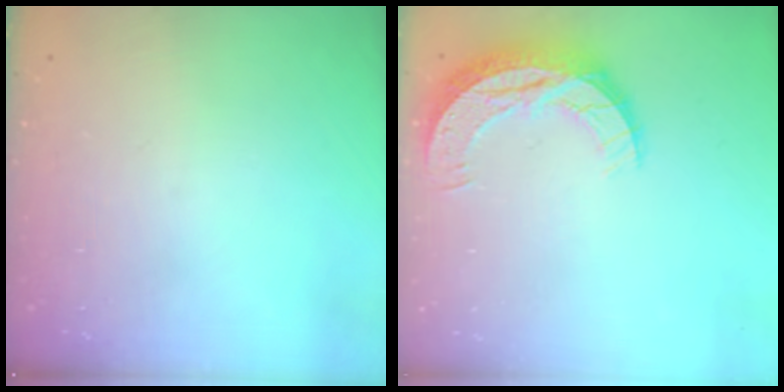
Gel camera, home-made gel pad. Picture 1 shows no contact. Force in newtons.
{"total": 10.4, "press": 10.4, "slide": 0.6}